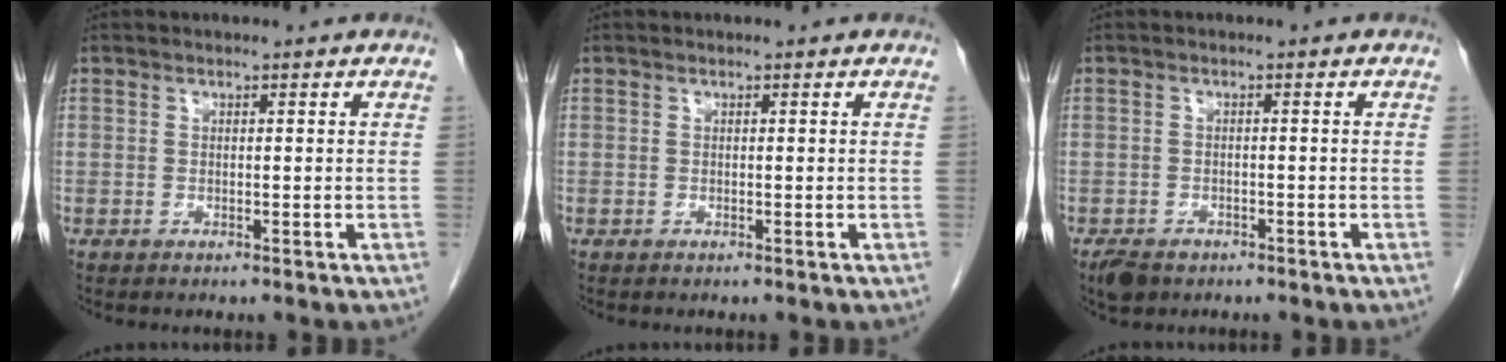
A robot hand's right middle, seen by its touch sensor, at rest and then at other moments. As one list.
[{"total": 0.0}, {"total": 3.6, "force": [-2.6, 2.2, 1.3], "torque": [-0.023, -0.002, -0.038]}]